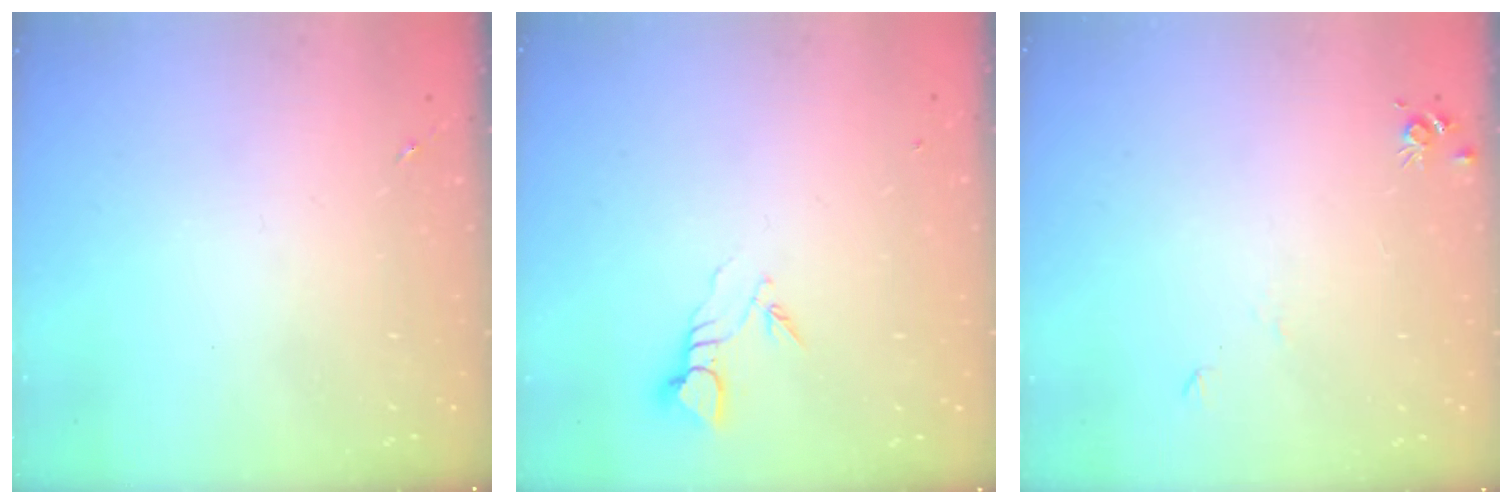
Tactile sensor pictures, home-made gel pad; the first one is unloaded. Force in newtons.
{"total": 3.8, "press": 3.8, "slide": 0.3}
{"total": 5.2, "press": 5.2, "slide": 0.7}